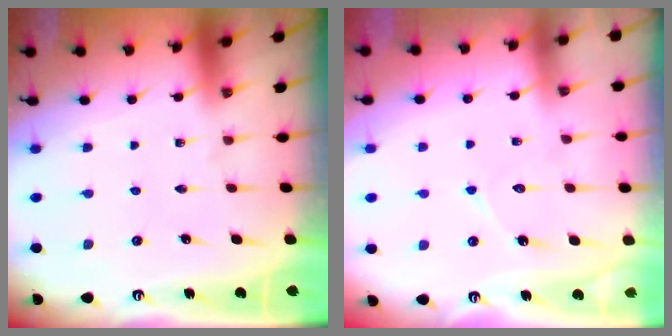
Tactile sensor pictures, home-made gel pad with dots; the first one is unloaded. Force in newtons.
{"total": 7.3, "press": 7.2, "slide": 0.8}